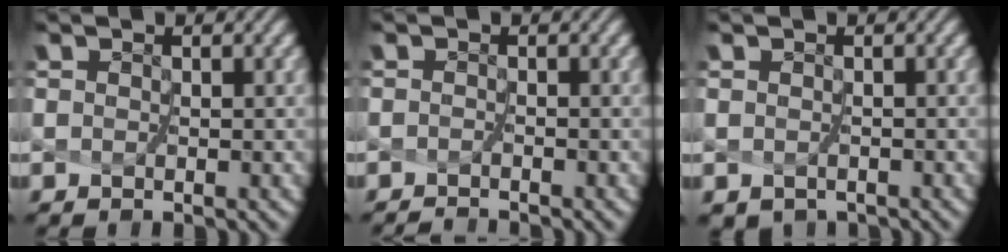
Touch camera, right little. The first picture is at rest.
{"total": 1.6, "force": [-1.4, -0.7, -0.3], "torque": [-0.004, -0.011, -0.025]}
{"total": 1.3, "force": [-0.8, 1.0, 0.3], "torque": [-0.016, -0.010, -0.012]}